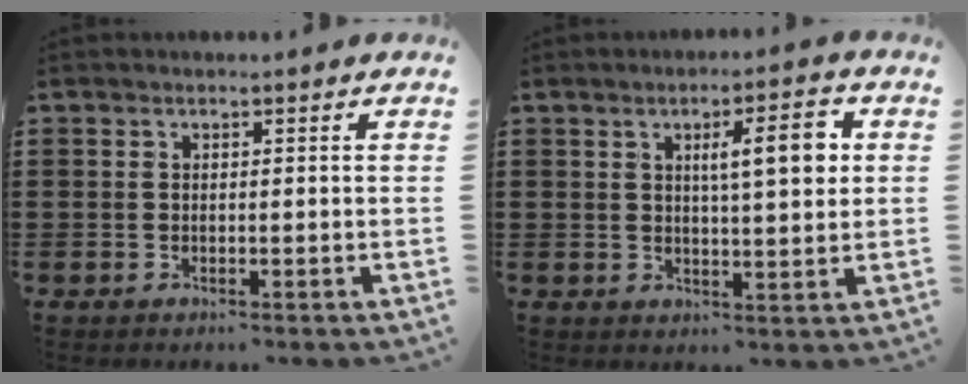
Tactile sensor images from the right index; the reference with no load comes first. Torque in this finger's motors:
{"motor_torque": [0.30, -0.22, 0.57, 0.13]}